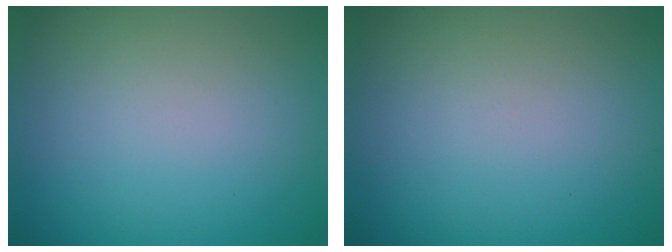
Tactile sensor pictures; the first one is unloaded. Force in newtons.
{"total": 0.0}